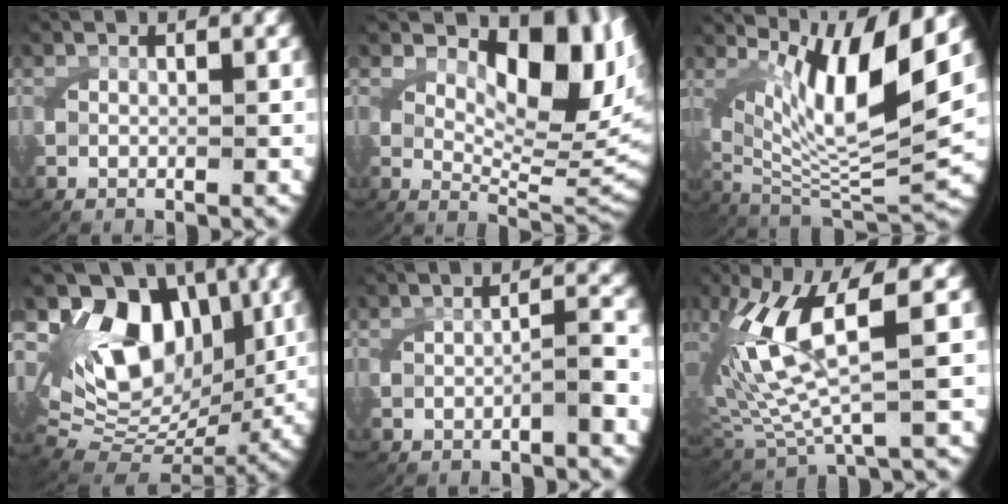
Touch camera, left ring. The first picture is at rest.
{"total": 9.7, "force": [3.4, 4.4, 7.9], "torque": [-0.102, -0.007, 0.054]}
{"total": 12.2, "force": [3.6, 5.7, 10.1], "torque": [-0.185, -0.011, 0.063]}
{"total": 15.0, "force": [3.6, 11.1, 9.5], "torque": [-0.182, -0.007, 0.058]}
{"total": 1.7, "force": [-0.9, 0.4, 1.4], "torque": [-0.016, 0.002, -0.015]}
{"total": 8.5, "force": [1.5, 4.3, 7.1], "torque": [-0.157, 0.001, 0.034]}